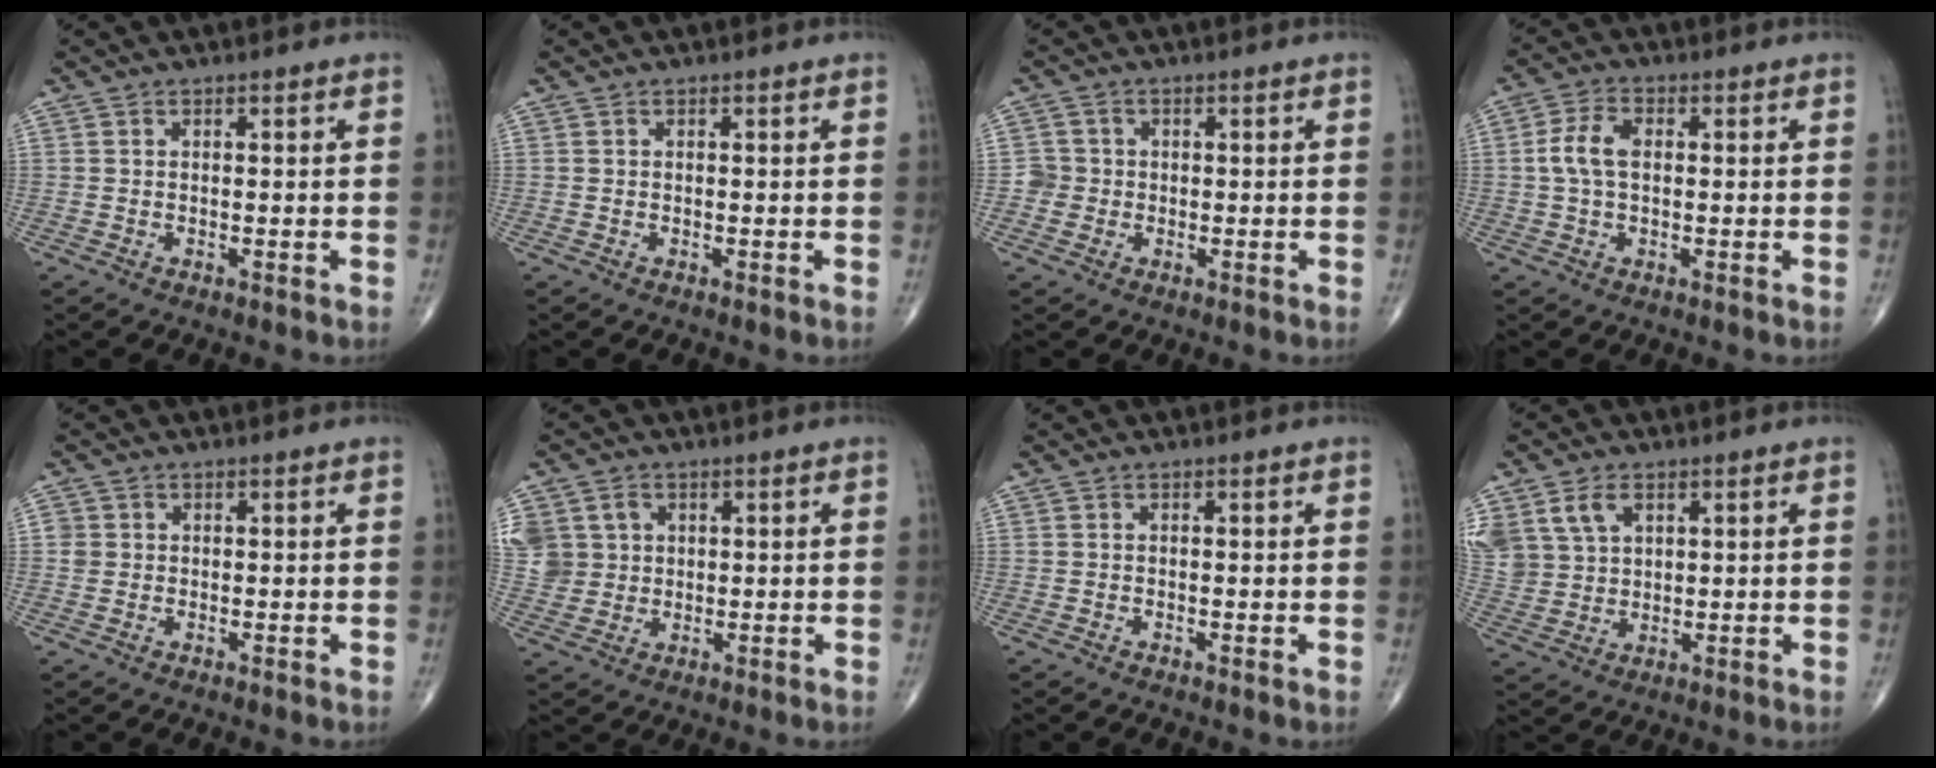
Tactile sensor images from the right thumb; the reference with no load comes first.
{"total": 0.0}
{"total": 2.5, "force": [-0.3, 2.5, 0.1], "torque": [0.019, 0.009, -0.010]}
{"total": 5.6, "force": [0.5, 3.3, 4.5], "torque": [-0.102, 0.014, 0.004]}
{"total": 1.7, "force": [0.1, 1.7, 0.4], "torque": [0.003, 0.003, 0.003]}
{"total": 9.8, "force": [2.6, 8.8, 3.5], "torque": [-0.072, 0.013, 0.062]}
{"total": 0.0}
{"total": 10.5, "force": [4.8, 7.6, 5.6], "torque": [-0.120, -0.001, 0.105]}